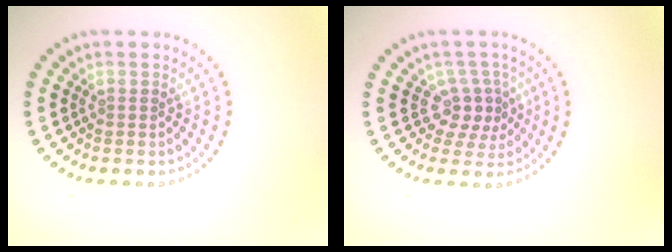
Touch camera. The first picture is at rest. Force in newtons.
{"total": 2.8, "press": 2.2, "slide": 1.8}